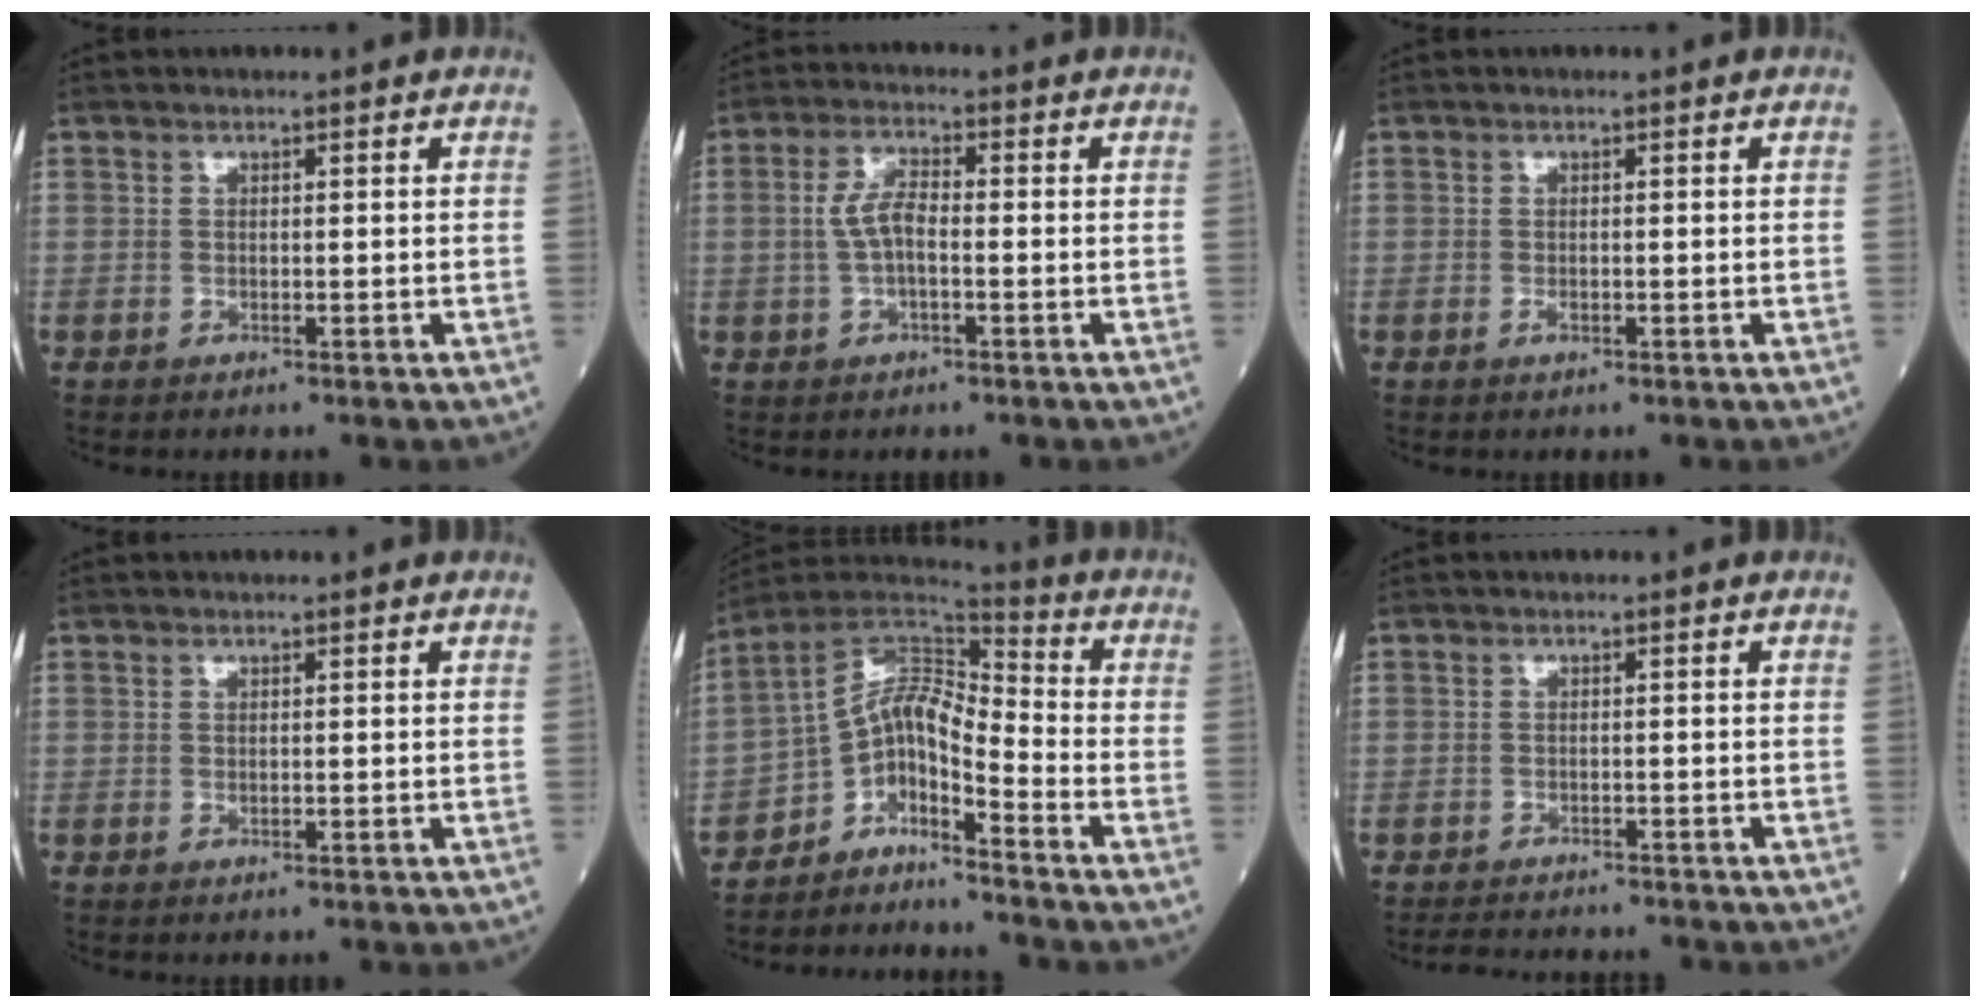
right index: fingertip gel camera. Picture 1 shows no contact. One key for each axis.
{"total": 4.4, "fx": -0.4, "fy": 1.5, "fz": 4.1, "tx": -0.093, "ty": 0.009, "tz": -0.009}
{"total": 0.7, "fx": -0.4, "fy": 0.3, "fz": 0.6, "tx": -0.012, "ty": 0.000, "tz": -0.006}
{"total": 0.0}
{"total": 8.8, "fx": -6.1, "fy": 2.3, "fz": 5.9, "tx": -0.113, "ty": 0.031, "tz": -0.114}
{"total": 5.3, "fx": -5.1, "fy": 1.3, "fz": 0.9, "tx": -0.013, "ty": -0.009, "tz": -0.076}